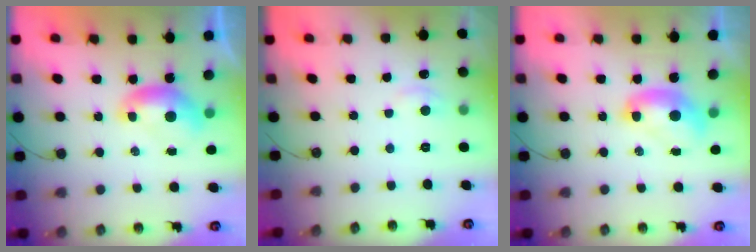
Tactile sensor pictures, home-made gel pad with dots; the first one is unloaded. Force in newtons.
{"total": 2.1, "press": 2.0, "slide": 0.7}
{"total": 2.0, "press": 2.0, "slide": 0.2}